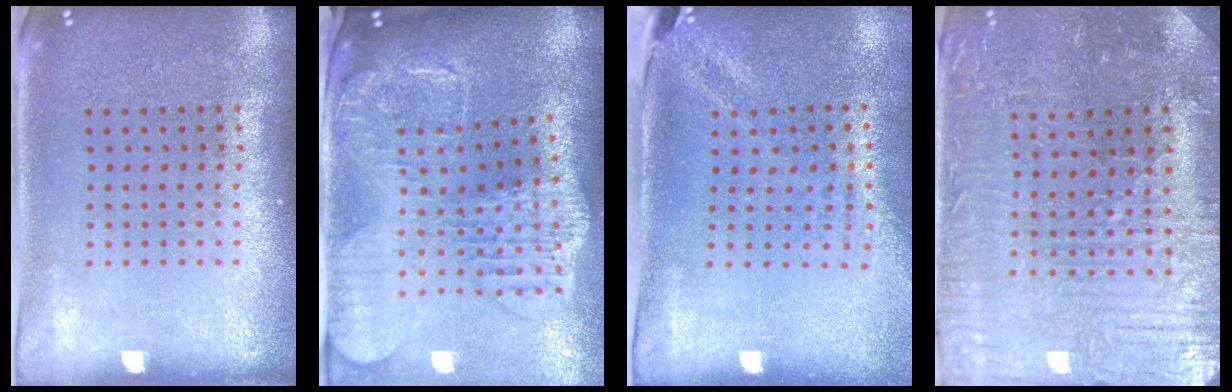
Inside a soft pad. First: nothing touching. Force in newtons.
{"total": 2.9, "press": 2.4, "slide": 1.5}
{"total": 1.9, "press": 1.6, "slide": 1.1}
{"total": 2.3, "press": 2.2, "slide": 0.4}